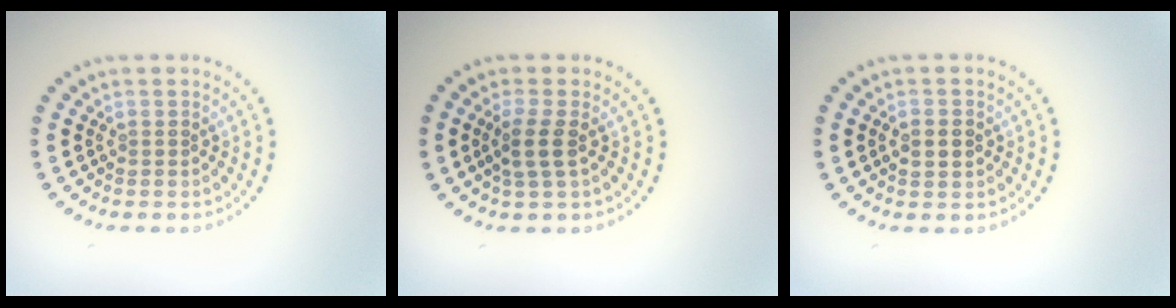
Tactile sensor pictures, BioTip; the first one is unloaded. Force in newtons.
{"total": 2.3, "press": 2.0, "slide": 1.1}
{"total": 2.4, "press": 2.4, "slide": 0.1}